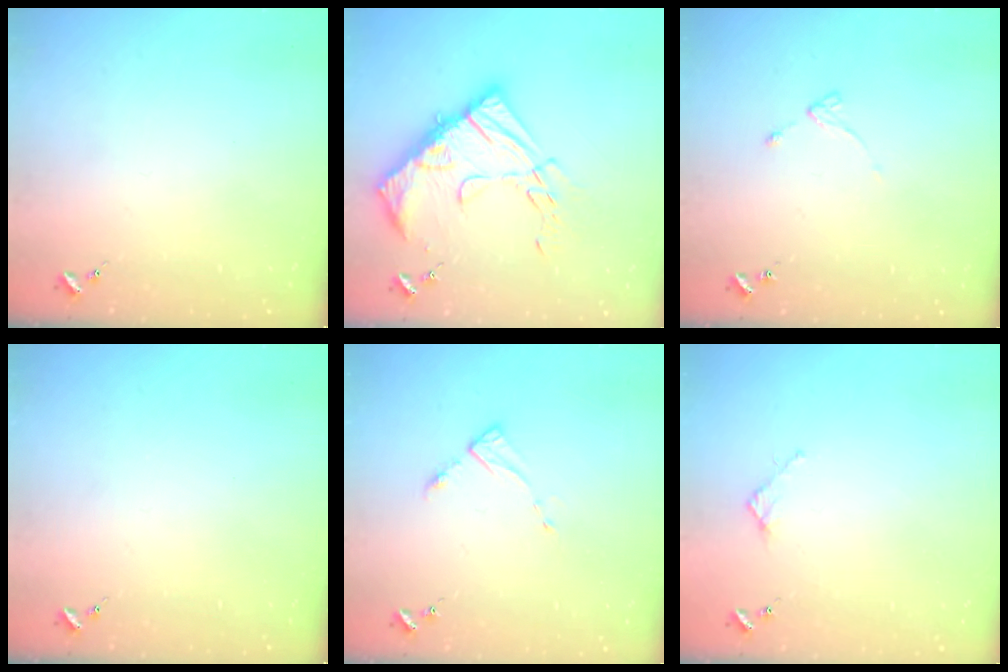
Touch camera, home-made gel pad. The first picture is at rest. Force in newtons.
{"total": 18.8, "press": 18.7, "slide": 1.2}
{"total": 4.3, "press": 4.2, "slide": 0.6}
{"total": 0.0}
{"total": 2.8, "press": 2.8, "slide": 0.4}
{"total": 2.4, "press": 2.3, "slide": 0.3}